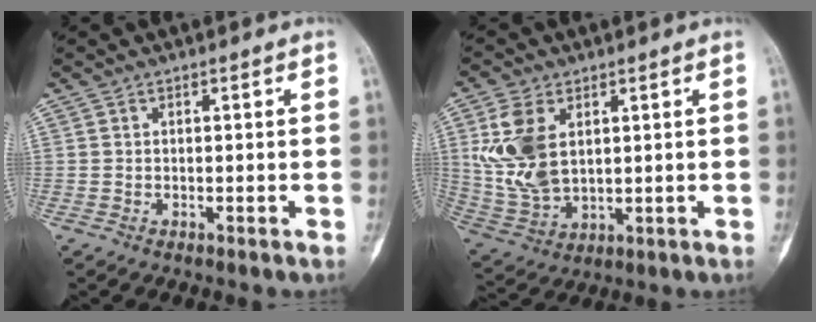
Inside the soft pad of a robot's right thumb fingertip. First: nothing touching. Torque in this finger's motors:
{"motor_torque": [0.30, 2.37, 1.02, 0.24, 0.16]}